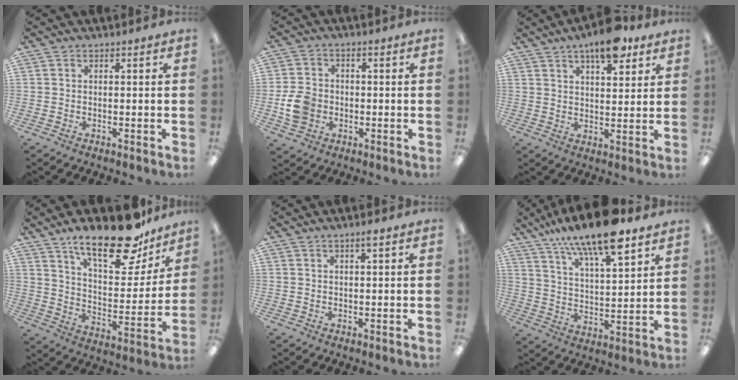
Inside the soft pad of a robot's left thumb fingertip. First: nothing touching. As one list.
[{"total": 7.6, "force": [-1.6, 6.3, 4.0], "torque": [-0.086, 0.010, -0.029]}, {"total": 10.1, "force": [6.8, 3.8, 6.4], "torque": [-0.081, -0.035, 0.113]}, {"total": 21.8, "force": [15.6, 8.5, 12.8], "torque": [-0.194, -0.094, 0.264]}, {"total": 1.7, "force": [1.1, 0.2, 1.3], "torque": [-0.027, 0.003, 0.017]}, {"total": 16.4, "force": [12.3, 4.6, 9.8], "torque": [-0.169, -0.068, 0.207]}]